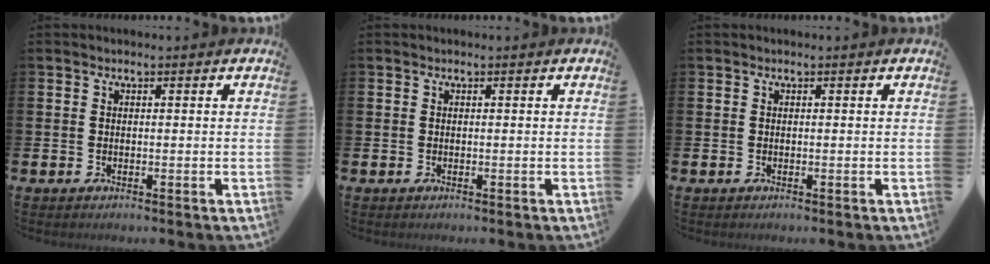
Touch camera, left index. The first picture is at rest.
{"total": 0.0}
{"total": 0.0}